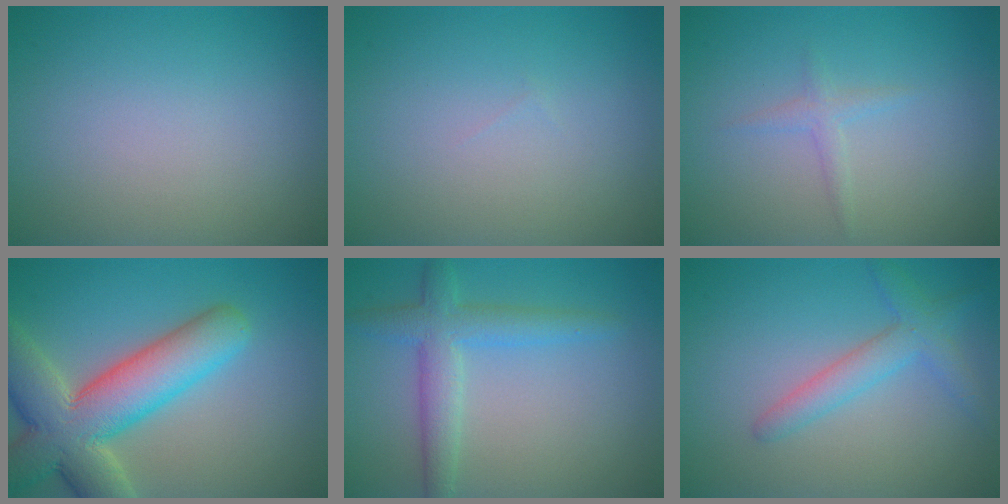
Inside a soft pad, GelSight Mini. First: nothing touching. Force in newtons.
{"total": 0.0}
{"total": 1.2, "press": 1.2, "slide": 0.0}
{"total": 10.1, "press": 10.0, "slide": 0.8}
{"total": 3.9, "press": 3.9, "slide": 0.1}
{"total": 2.8, "press": 2.8, "slide": 0.1}